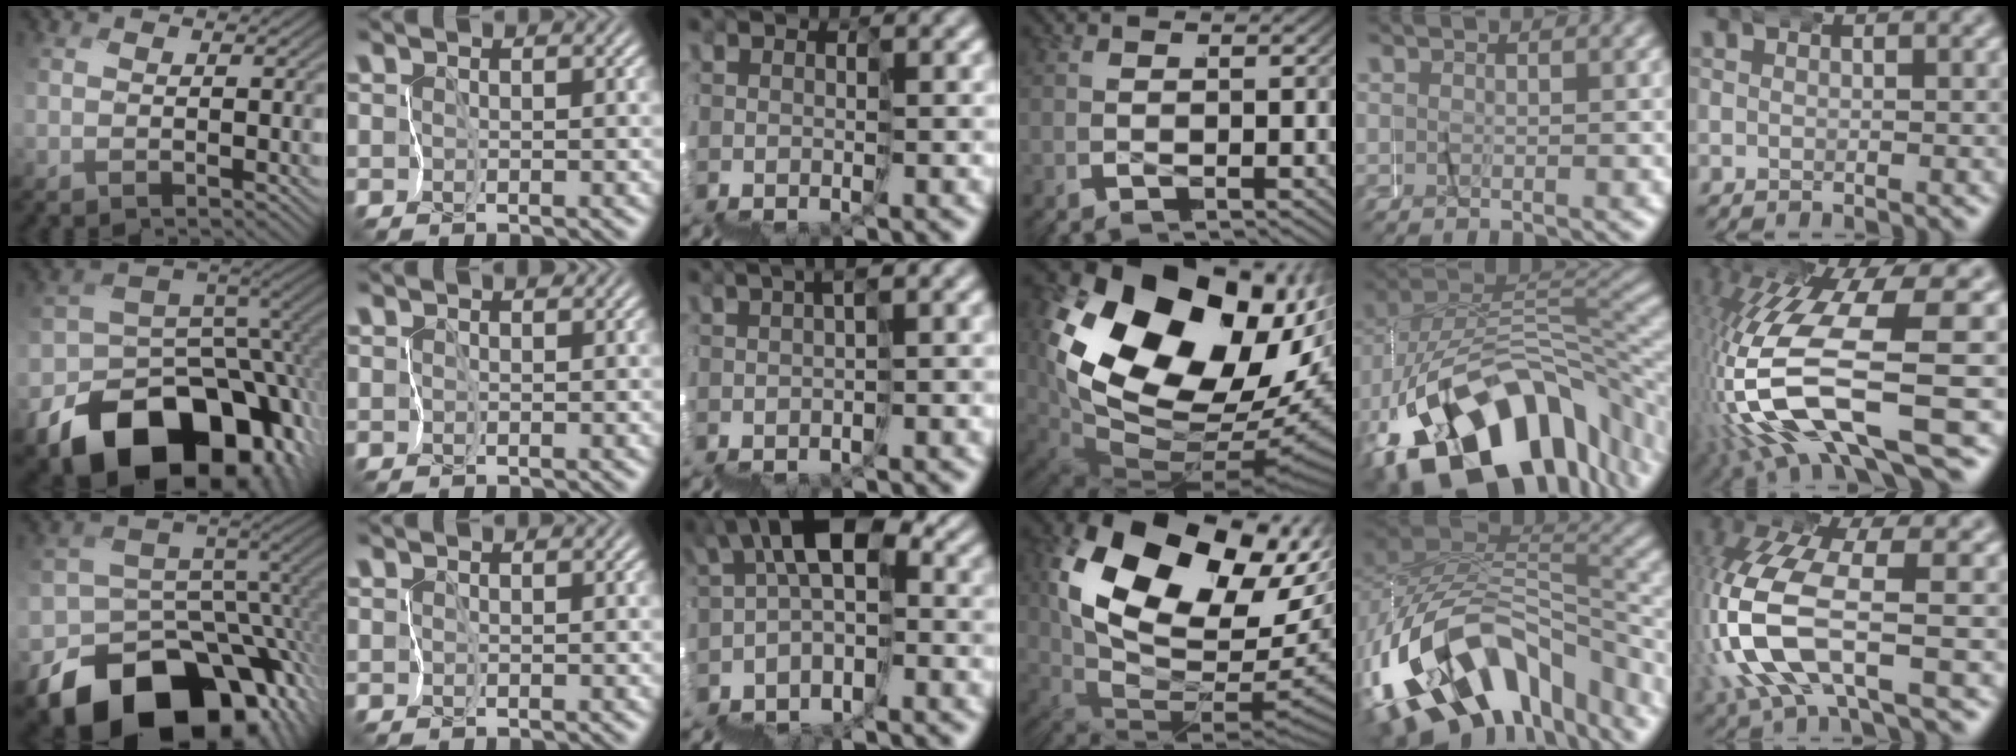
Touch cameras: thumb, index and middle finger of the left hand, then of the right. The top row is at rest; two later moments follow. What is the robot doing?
{"motion": "wrap", "object": "masking tape"}